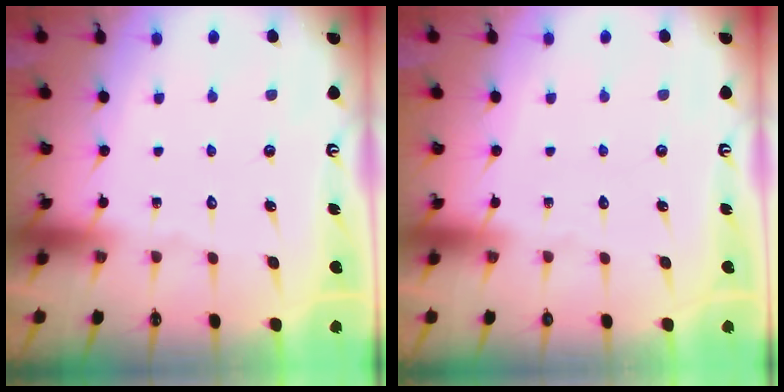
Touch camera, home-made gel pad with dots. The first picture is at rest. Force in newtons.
{"total": 0.0}